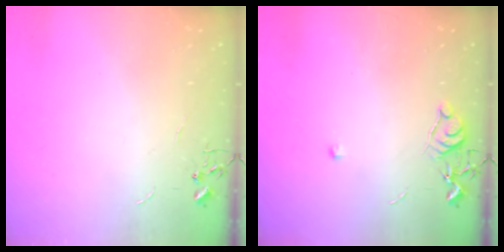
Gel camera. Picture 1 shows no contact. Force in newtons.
{"total": 5.5, "press": 5.4, "slide": 0.8}